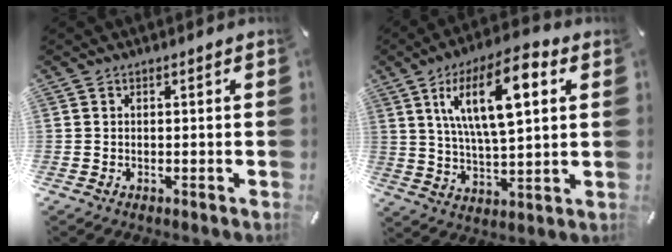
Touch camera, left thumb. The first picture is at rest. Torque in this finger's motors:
{"motor_torque": [0.35, 1.37, 1.98, -0.78, 0.24]}